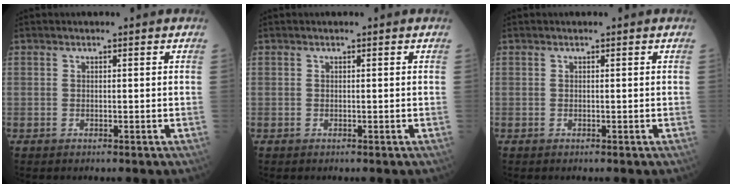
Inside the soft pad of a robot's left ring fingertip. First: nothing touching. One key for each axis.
{"total": 0.0}
{"total": 0.0}